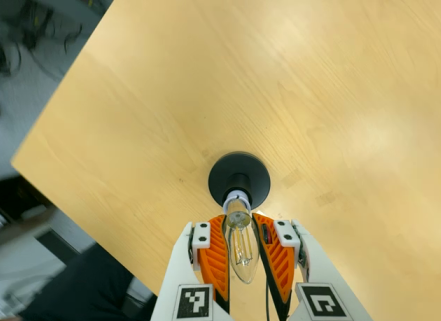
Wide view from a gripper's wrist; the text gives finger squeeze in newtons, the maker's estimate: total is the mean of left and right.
{"total": 20.9, "left": 20.9, "right": 20.9}